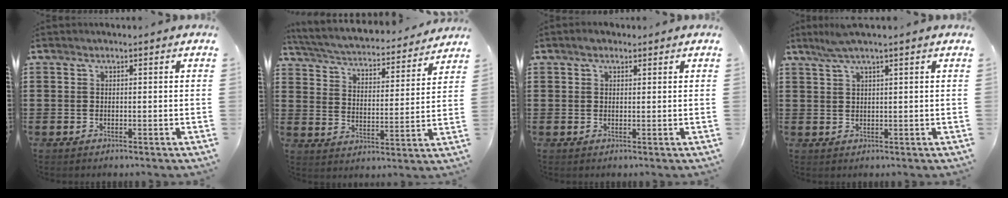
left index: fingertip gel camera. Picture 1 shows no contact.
{"total": 3.7, "force": [3.6, 0.1, 0.9], "torque": [-0.039, -0.033, 0.053]}
{"total": 1.7, "force": [1.2, 0.9, 0.8], "torque": [-0.018, 0.005, 0.023]}
{"total": 2.6, "force": [1.7, -0.3, 1.9], "torque": [-0.041, 0.001, 0.030]}